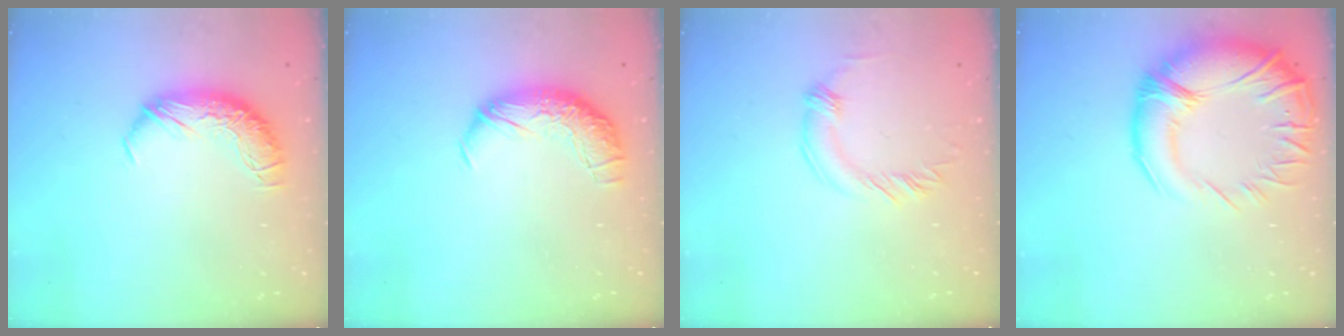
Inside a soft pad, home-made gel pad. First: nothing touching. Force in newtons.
{"total": 2.3, "press": 0.9, "slide": 2.1}
{"total": 2.1, "press": 2.0, "slide": 0.5}
{"total": 11.3, "press": 10.0, "slide": 5.3}